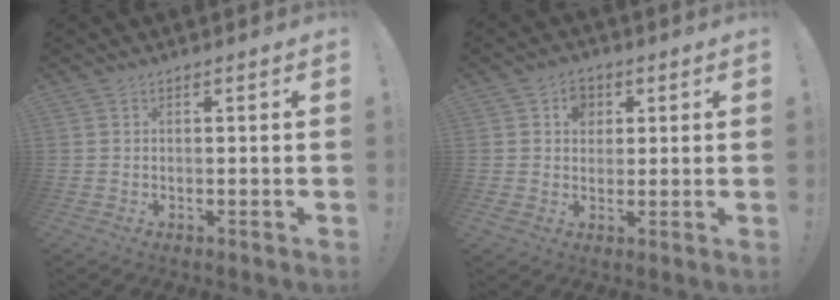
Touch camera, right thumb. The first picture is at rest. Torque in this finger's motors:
{"motor_torque": [0.97, 1.08, 0.46, -0.53, 0.02]}